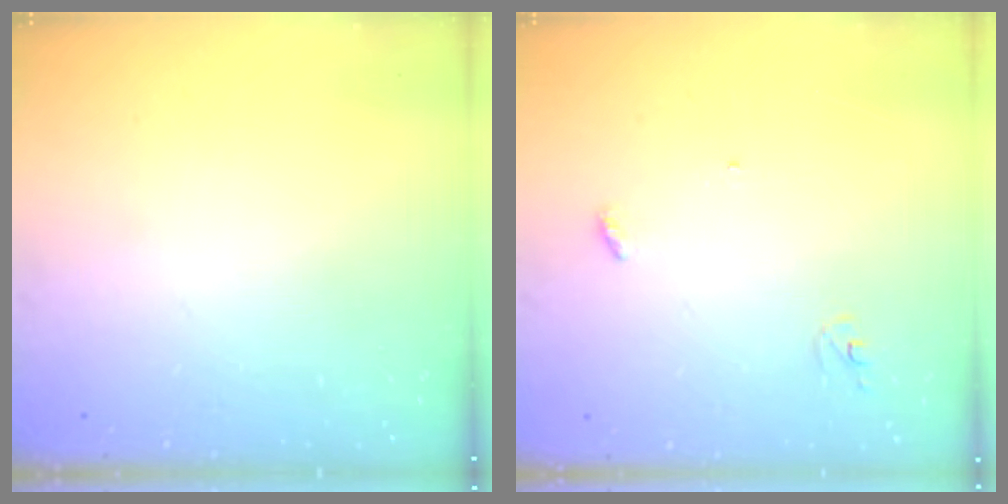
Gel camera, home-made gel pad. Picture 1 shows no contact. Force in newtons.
{"total": 2.9, "press": 2.9, "slide": 0.2}